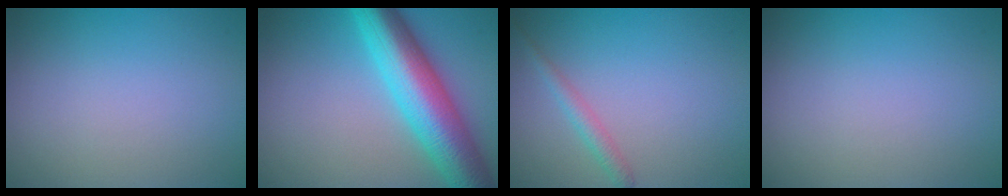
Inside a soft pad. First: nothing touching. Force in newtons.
{"total": 9.5, "press": 9.5, "slide": 0.1}
{"total": 1.4, "press": 1.4, "slide": 0.0}
{"total": 0.0}